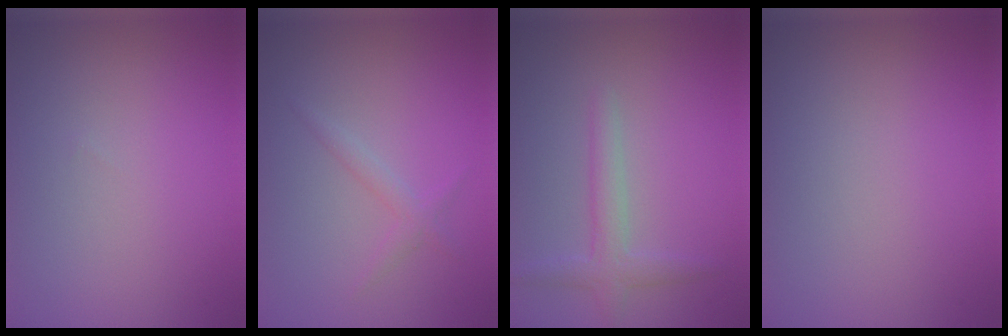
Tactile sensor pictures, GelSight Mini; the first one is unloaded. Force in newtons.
{"total": 1.3, "press": 1.3, "slide": 0.0}
{"total": 2.4, "press": 2.4, "slide": 0.1}
{"total": 0.0}